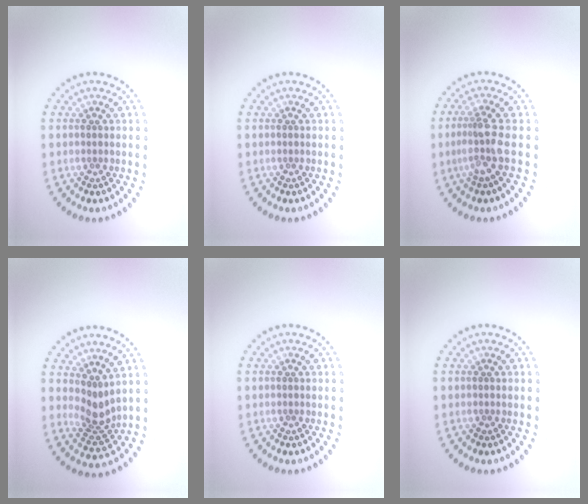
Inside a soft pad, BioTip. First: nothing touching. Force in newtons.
{"total": 0.0}
{"total": 2.6, "press": 1.8, "slide": 1.8}
{"total": 2.7, "press": 1.9, "slide": 1.9}
{"total": 0.0}
{"total": 0.0}